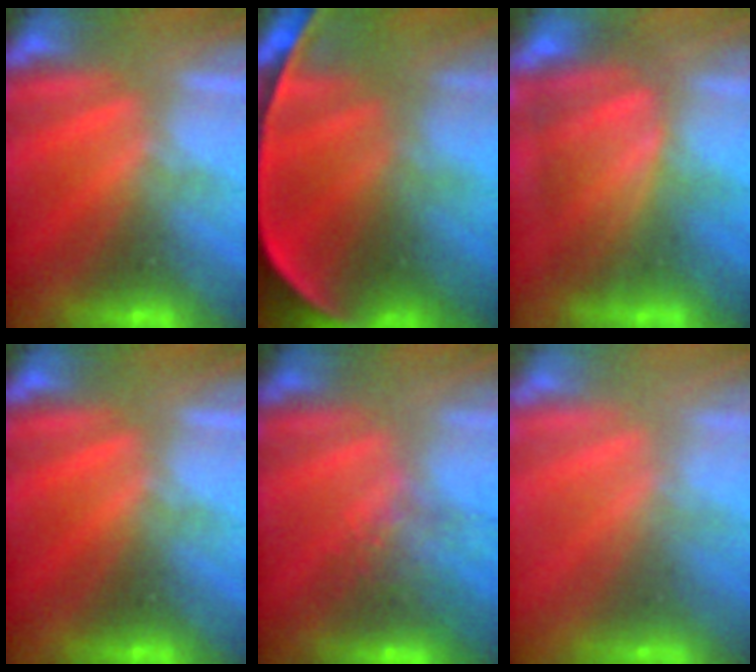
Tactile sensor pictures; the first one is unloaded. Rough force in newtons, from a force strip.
{"total": 9.1}
{"total": 4.8}
{"total": 0.0}
{"total": 4.6}
{"total": 6.2}